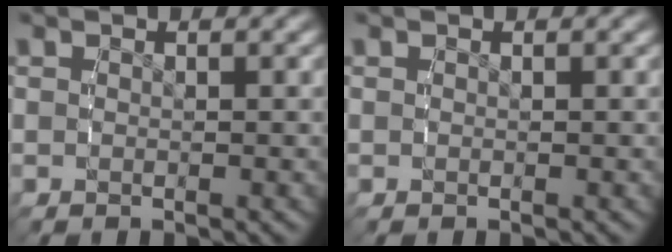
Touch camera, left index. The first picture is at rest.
{"total": 0.0}